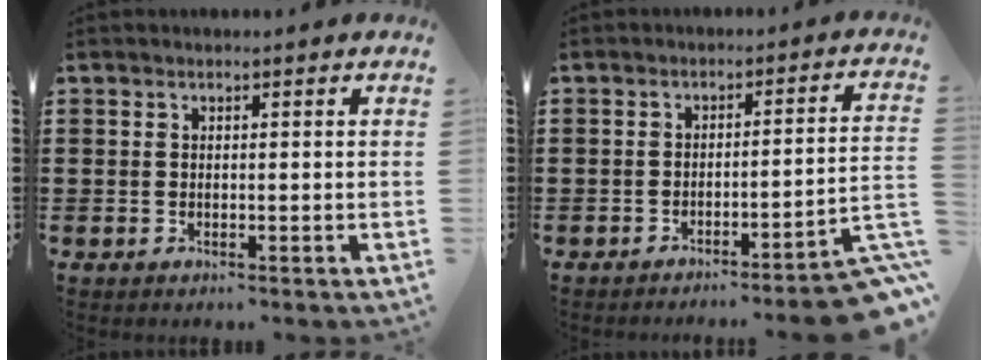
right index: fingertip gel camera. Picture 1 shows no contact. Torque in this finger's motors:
{"motor_torque": [2.07, 0.07, 0.91, 0.07]}